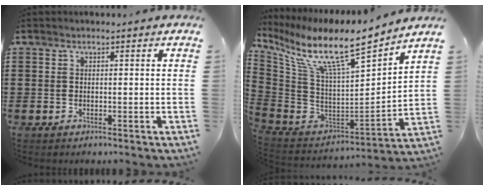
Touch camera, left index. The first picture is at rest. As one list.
[{"total": 10.9, "force": [7.9, 1.4, 7.4], "torque": [-0.172, -0.064, 0.128]}]